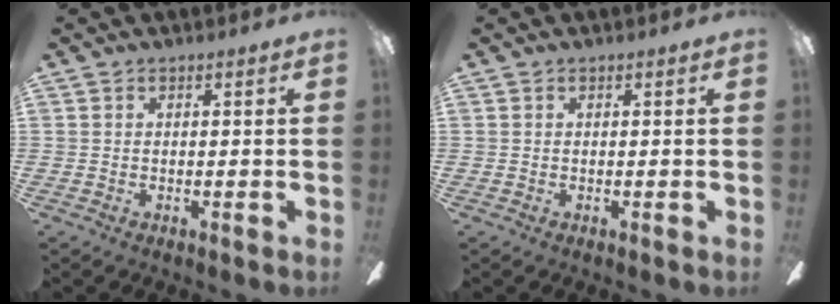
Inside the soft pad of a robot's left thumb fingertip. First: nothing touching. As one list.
[{"total": 0.0}]